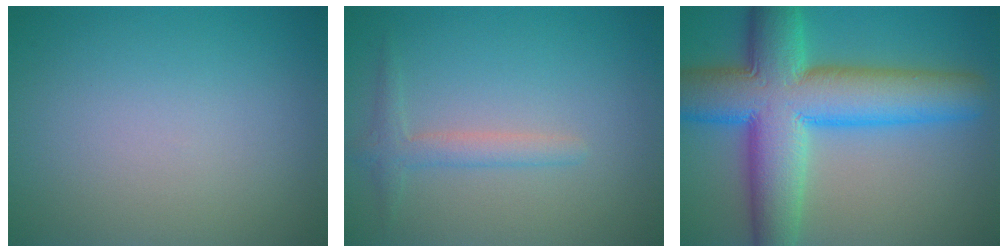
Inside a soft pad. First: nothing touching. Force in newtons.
{"total": 1.9, "press": 1.9, "slide": 0.0}
{"total": 12.6, "press": 12.6, "slide": 0.5}